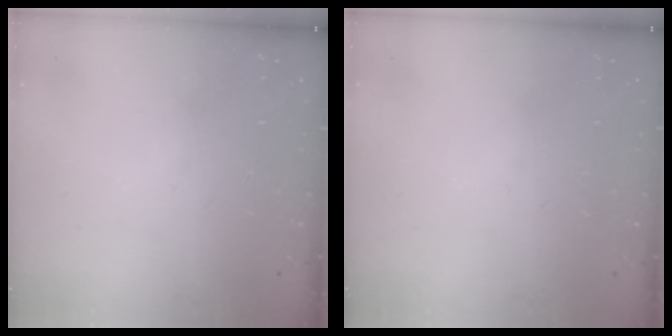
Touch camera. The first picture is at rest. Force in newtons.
{"total": 0.0}